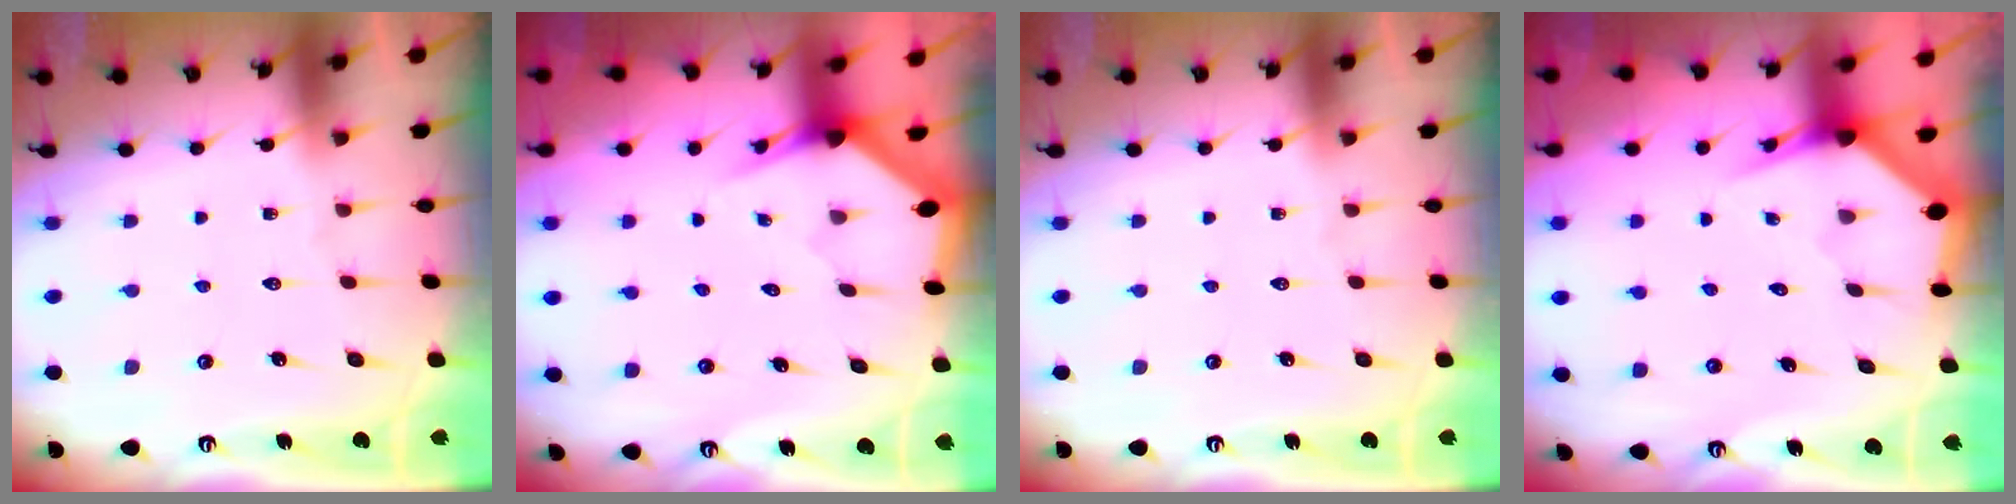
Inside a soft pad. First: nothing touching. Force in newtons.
{"total": 2.8, "press": 2.8, "slide": 0.1}
{"total": 0.0}
{"total": 3.2, "press": 3.1, "slide": 0.4}